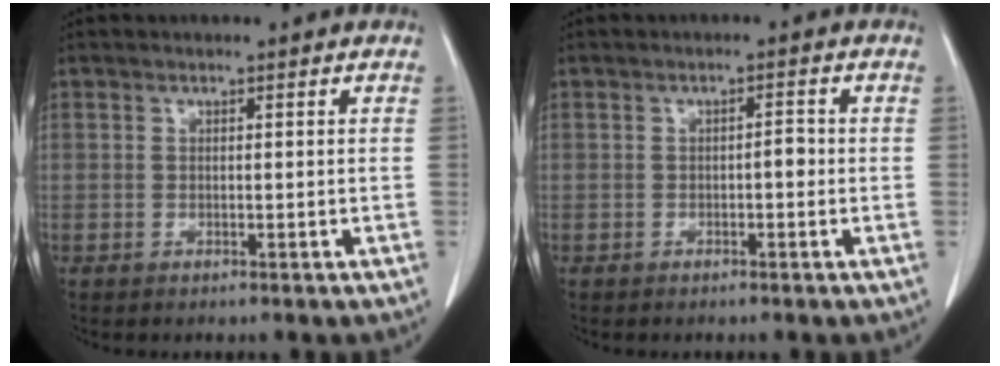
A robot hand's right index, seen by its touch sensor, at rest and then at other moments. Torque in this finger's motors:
{"motor_torque": [0.26, -0.20, 0.01, 0.03]}